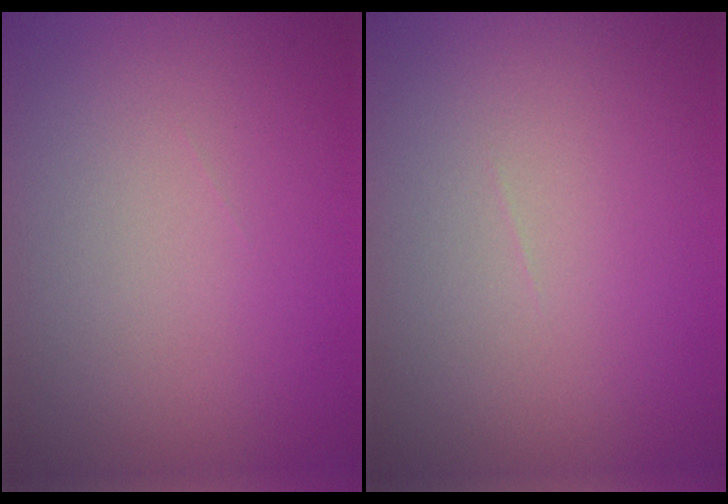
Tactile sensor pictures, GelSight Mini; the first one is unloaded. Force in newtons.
{"total": 0.0}